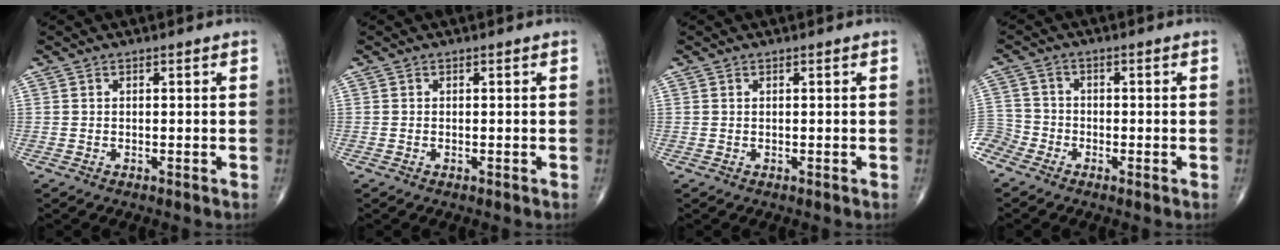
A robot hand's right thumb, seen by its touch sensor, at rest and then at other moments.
{"total": 0.0}
{"total": 0.0}
{"total": 5.5, "force": [-3.8, 3.8, 1.2], "torque": [-0.029, 0.012, -0.086]}